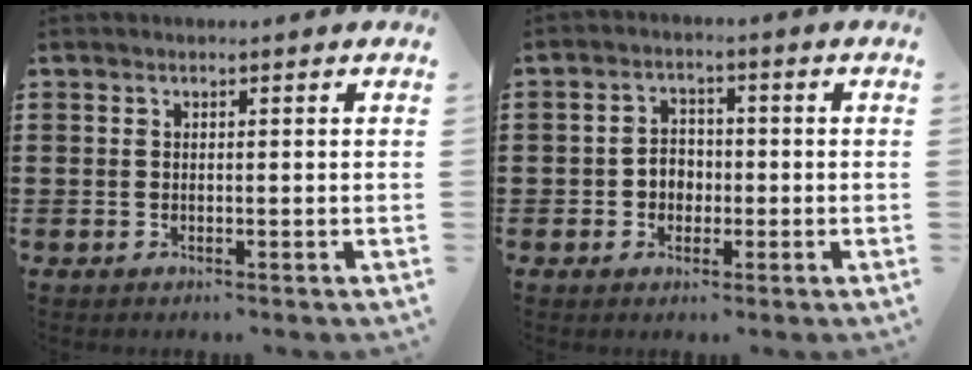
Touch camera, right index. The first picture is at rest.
{"total": 2.9, "force": [-1.0, 2.4, 1.4], "torque": [-0.032, 0.006, -0.022]}